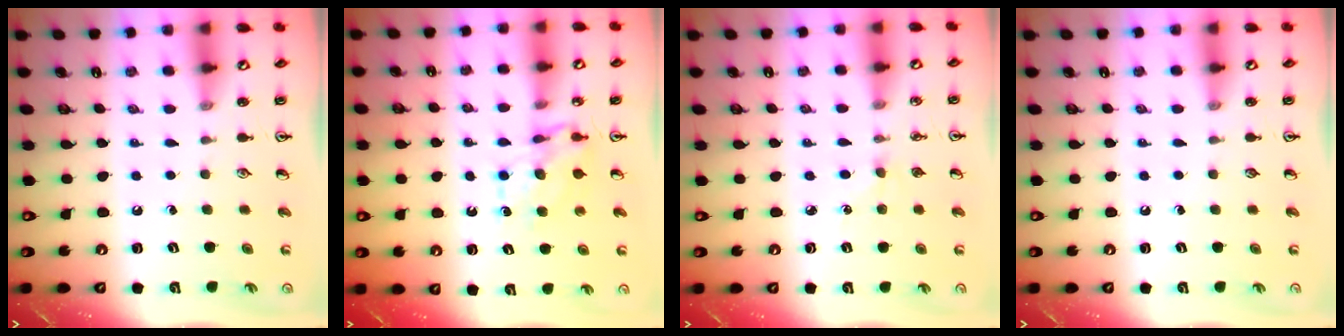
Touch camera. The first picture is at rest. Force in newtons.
{"total": 7.0, "press": 7.0, "slide": 0.5}
{"total": 3.4, "press": 3.4, "slide": 0.5}
{"total": 0.0}